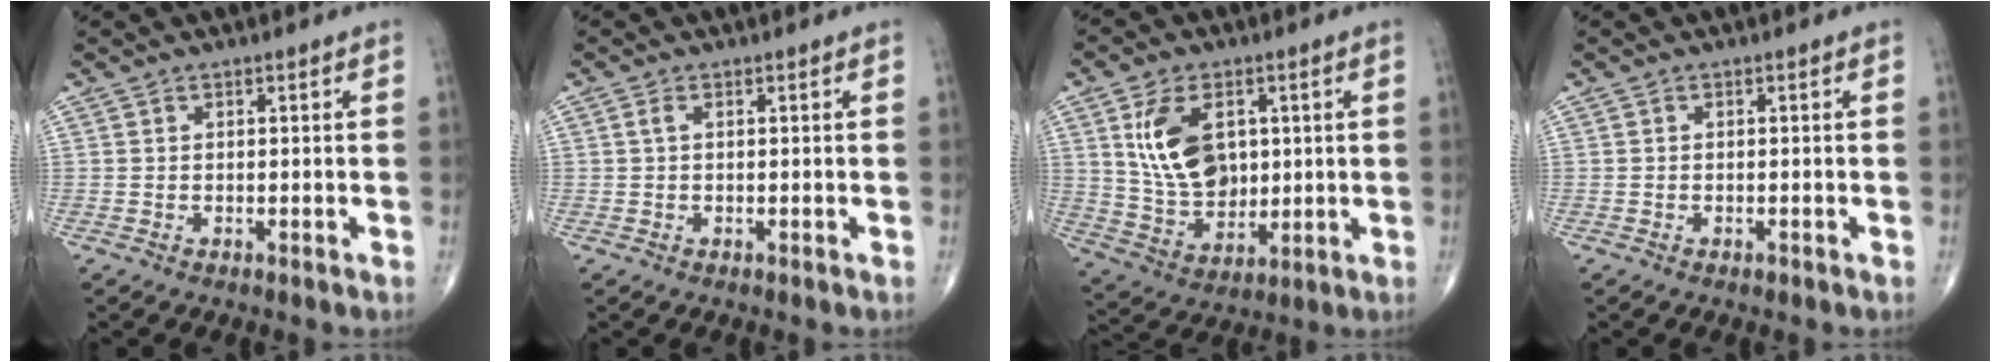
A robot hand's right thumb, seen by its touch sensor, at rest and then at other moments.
{"total": 1.0, "force": [0.2, 0.4, 0.8], "torque": [-0.020, 0.002, 0.001]}
{"total": 13.5, "force": [3.4, 8.9, 9.6], "torque": [-0.149, -0.017, 0.073]}
{"total": 0.6, "force": [-0.4, 0.3, 0.3], "torque": [0.000, 0.001, -0.007]}